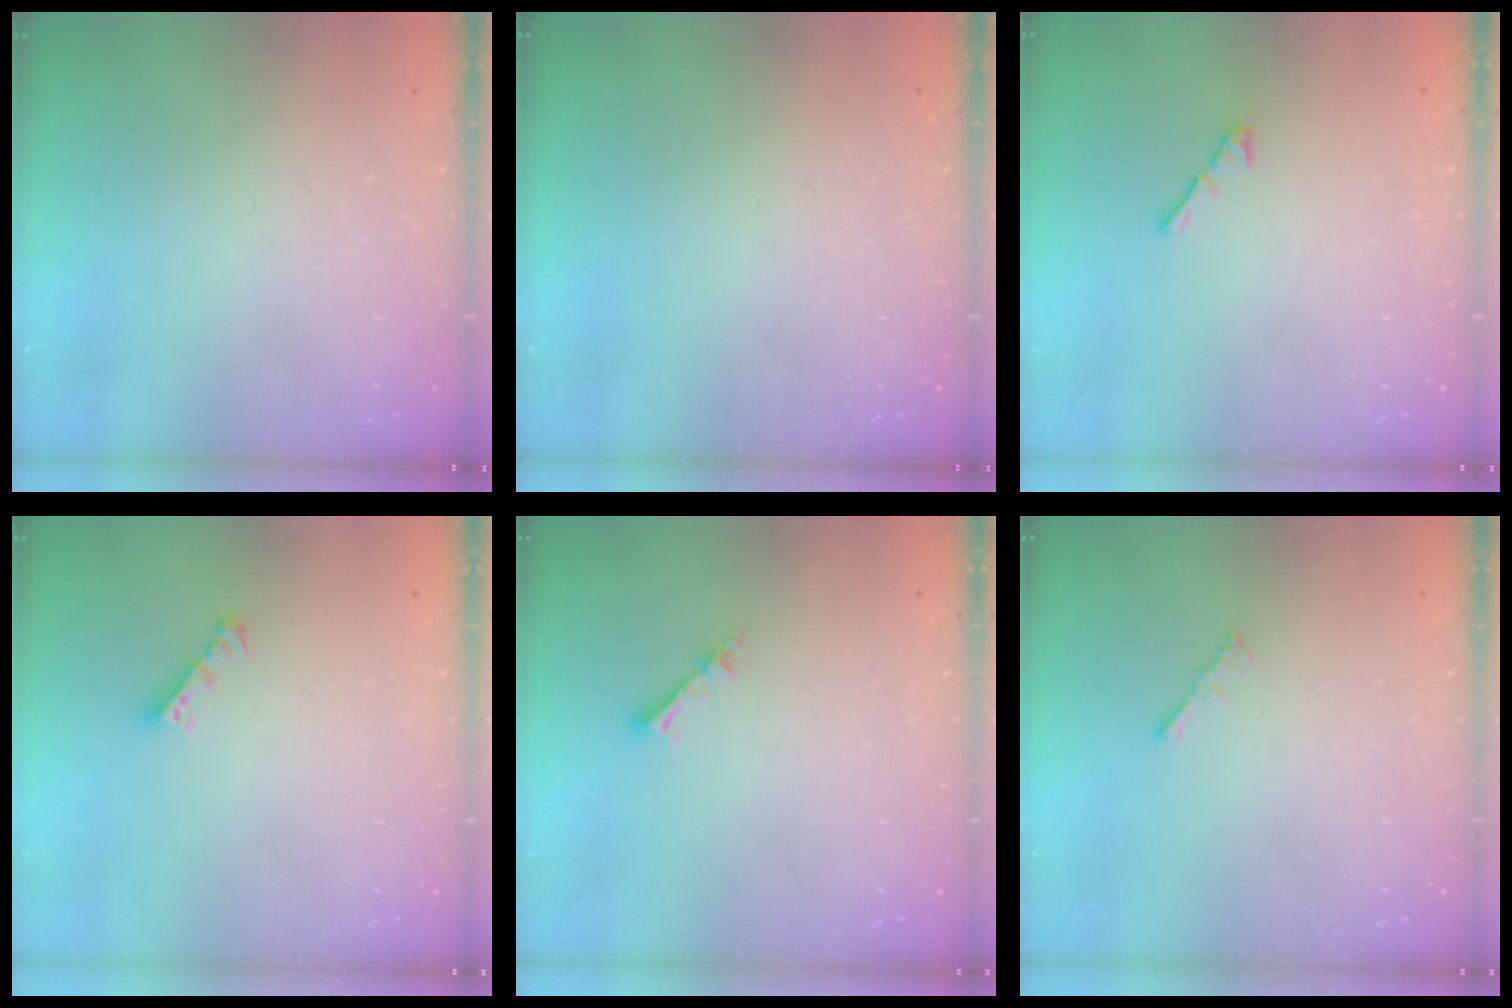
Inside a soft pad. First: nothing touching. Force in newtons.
{"total": 0.0}
{"total": 3.0, "press": 2.9, "slide": 0.8}
{"total": 2.4, "press": 2.4, "slide": 0.1}
{"total": 2.6, "press": 2.6, "slide": 0.3}
{"total": 0.7, "press": 0.6, "slide": 0.3}